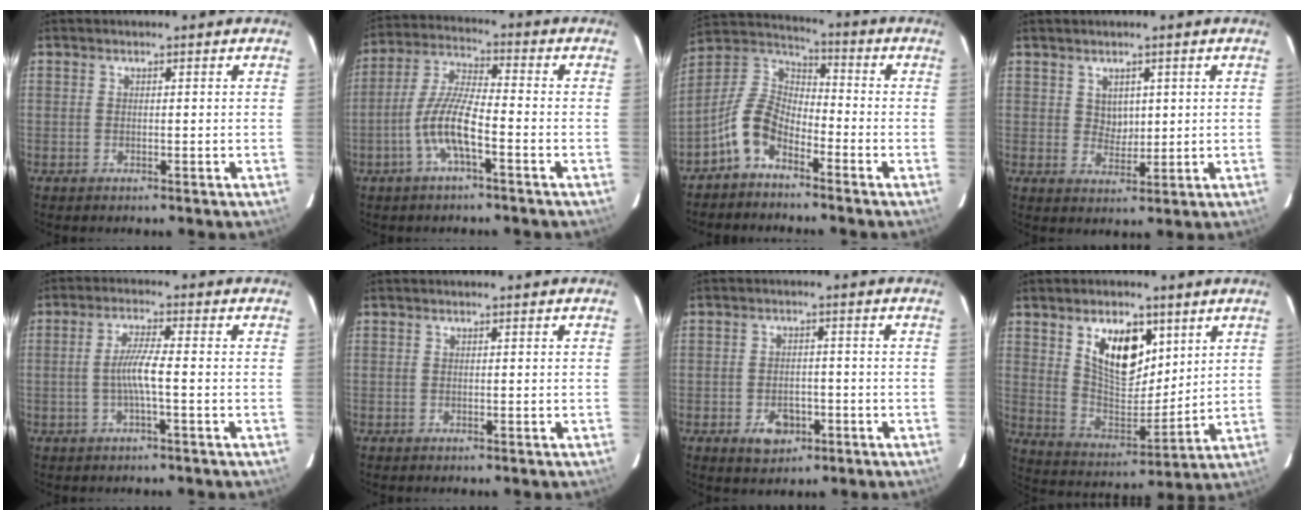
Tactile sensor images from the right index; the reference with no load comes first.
{"total": 9.1, "force": [-3.8, 1.6, 8.1], "torque": [-0.174, 0.006, -0.075]}
{"total": 9.5, "force": [-5.5, 5.3, 5.6], "torque": [-0.121, 0.023, -0.119]}
{"total": 3.3, "force": [1.3, 2.7, 1.3], "torque": [-0.016, 0.002, 0.029]}
{"total": 4.8, "force": [-1.2, -0.2, 4.6], "torque": [-0.092, 0.002, -0.022]}
{"total": 0.0}
{"total": 5.5, "force": [-2.6, 3.9, 3.0], "torque": [-0.060, 0.005, -0.029]}
{"total": 13.5, "force": [6.4, 7.2, 9.4], "torque": [-0.155, -0.002, 0.128]}